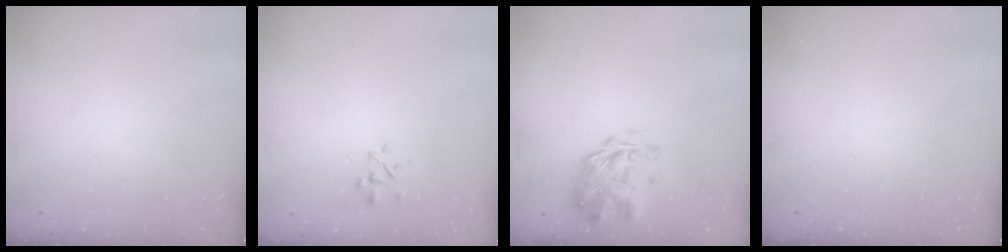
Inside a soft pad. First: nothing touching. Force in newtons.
{"total": 2.8, "press": 2.7, "slide": 0.9}
{"total": 3.3, "press": 2.9, "slide": 1.6}
{"total": 0.0}